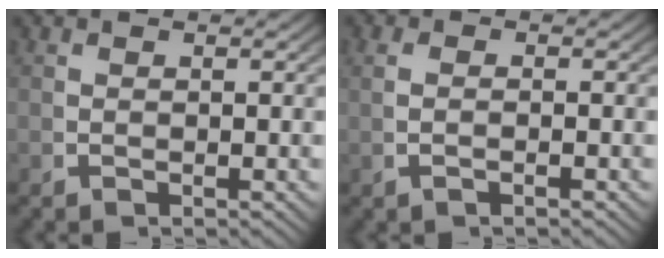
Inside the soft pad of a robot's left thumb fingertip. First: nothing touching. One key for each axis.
{"total": 1.0, "fx": -0.1, "fy": 0.2, "fz": 0.9, "tx": -0.021, "ty": 0.009, "tz": -0.005}